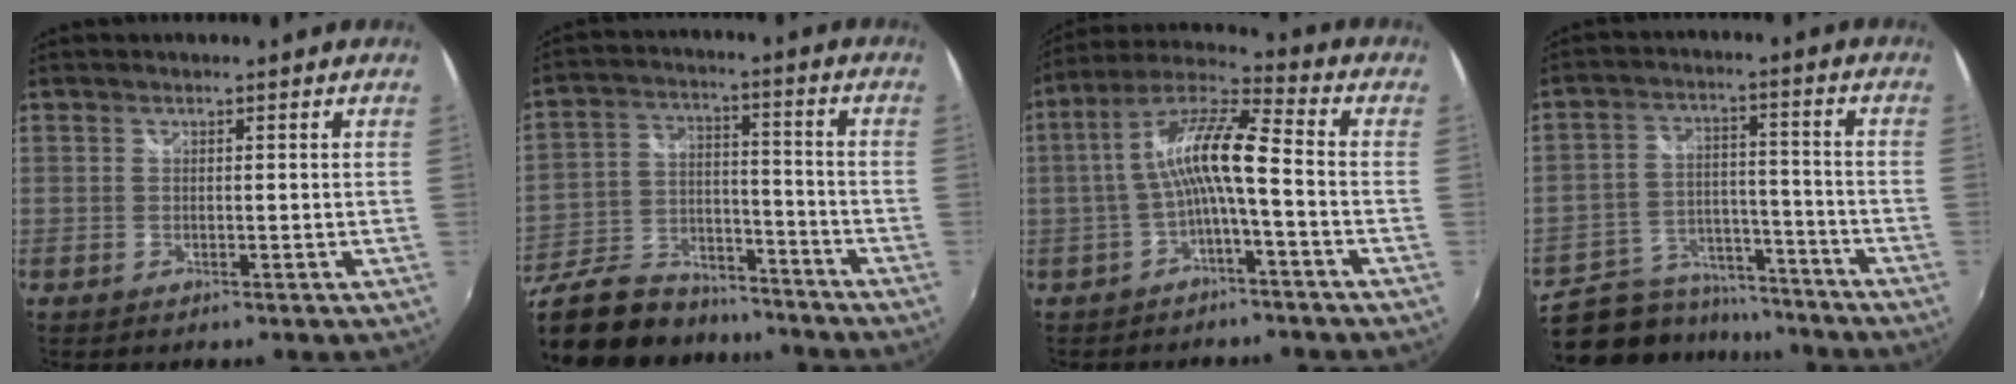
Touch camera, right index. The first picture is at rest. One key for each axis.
{"total": 24.8, "fx": -19.3, "fy": 11.5, "fz": 10.5, "tx": -0.244, "ty": 0.009, "tz": -0.296}
{"total": 10.5, "fx": -2.2, "fy": 1.5, "fz": 10.2, "tx": -0.214, "ty": 0.021, "tz": -0.040}
{"total": 15.7, "fx": -12.1, "fy": 8.9, "fz": 4.7, "tx": -0.113, "ty": 0.035, "tz": -0.166}